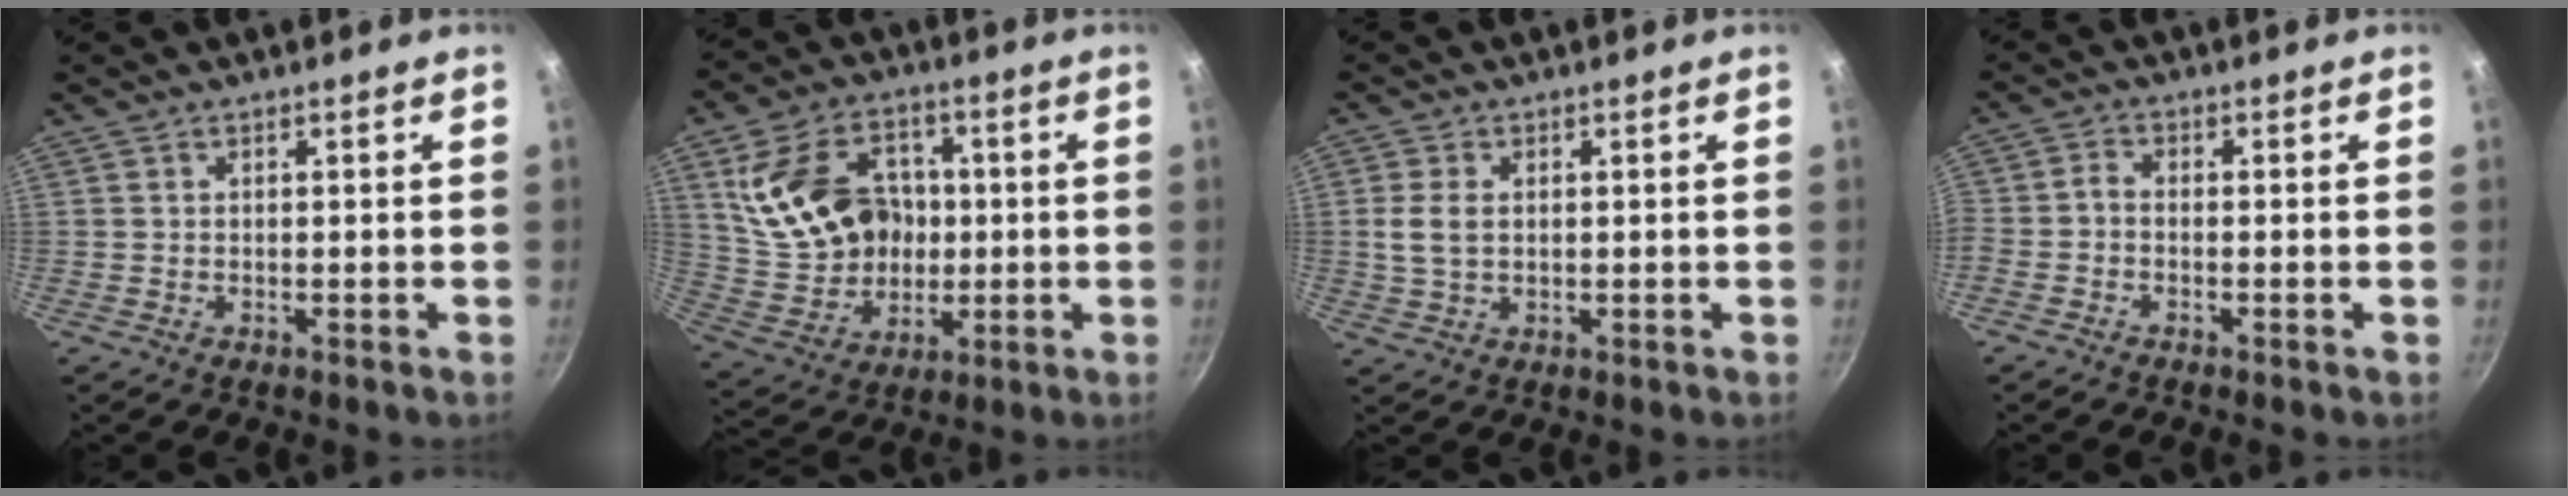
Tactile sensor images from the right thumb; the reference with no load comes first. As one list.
[{"total": 18.1, "force": [2.6, 14.1, 11.1], "torque": [-0.177, 0.010, 0.062]}, {"total": 4.5, "force": [0.6, 3.0, 3.4], "torque": [-0.069, 0.004, 0.012]}, {"total": 2.4, "force": [-1.4, 1.1, 1.6], "torque": [-0.047, 0.017, -0.039]}]